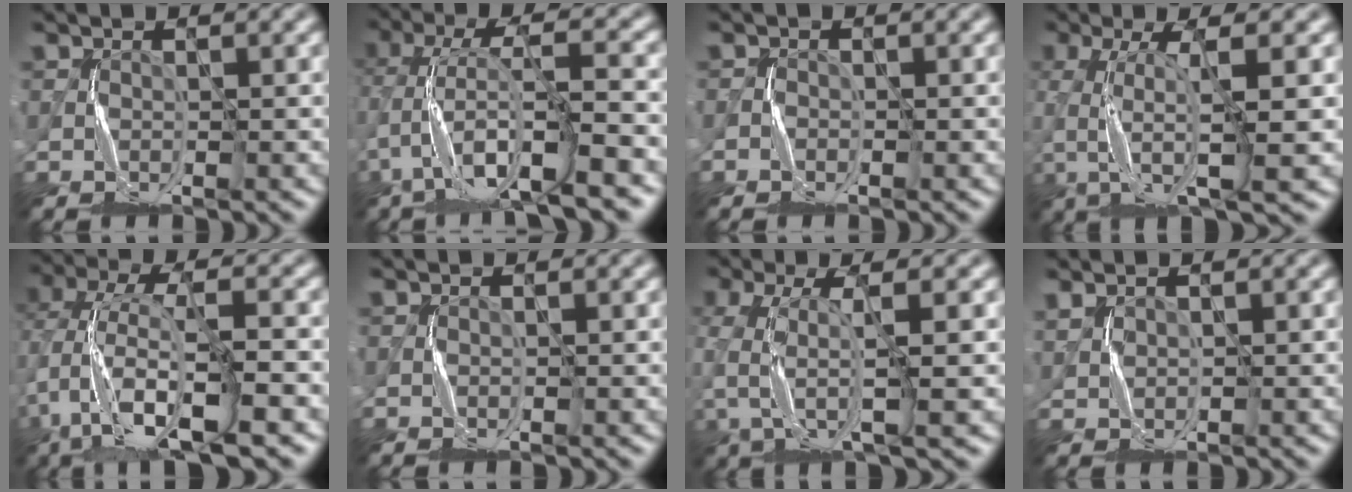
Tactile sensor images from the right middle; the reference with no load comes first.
{"total": 8.6, "force": [-4.9, 1.8, 6.9], "torque": [-0.127, 0.013, -0.095]}
{"total": 1.1, "force": [-0.8, 0.7, 0.0], "torque": [0.003, 0.004, -0.017]}
{"total": 5.7, "force": [-0.5, 1.4, 5.5], "torque": [-0.107, 0.002, -0.005]}
{"total": 9.5, "force": [-4.9, 3.2, 7.4], "torque": [-0.137, 0.008, -0.097]}
{"total": 0.0}
{"total": 5.1, "force": [-1.2, 1.6, 4.7], "torque": [-0.117, 0.000, -0.024]}
{"total": 1.2, "force": [1.0, 0.6, 0.2], "torque": [-0.010, 0.000, 0.026]}